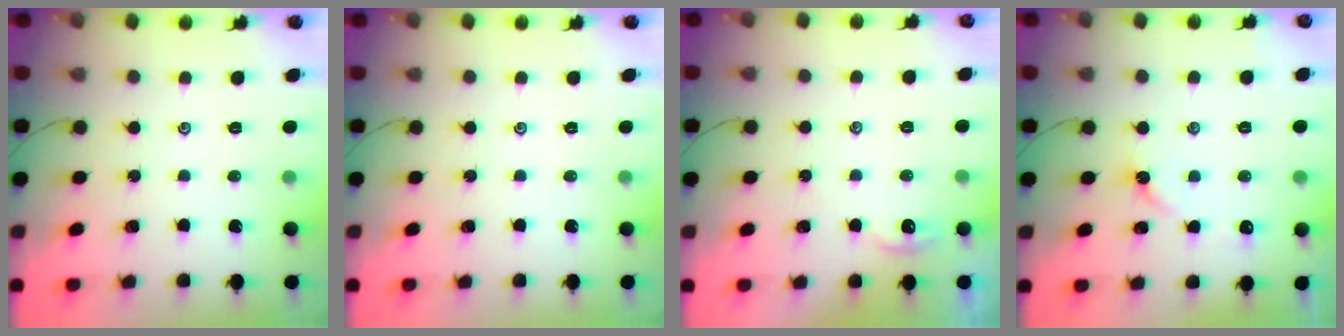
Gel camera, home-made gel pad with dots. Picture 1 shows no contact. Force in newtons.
{"total": 0.0}
{"total": 2.4, "press": 2.3, "slide": 0.4}
{"total": 2.9, "press": 2.9, "slide": 0.5}